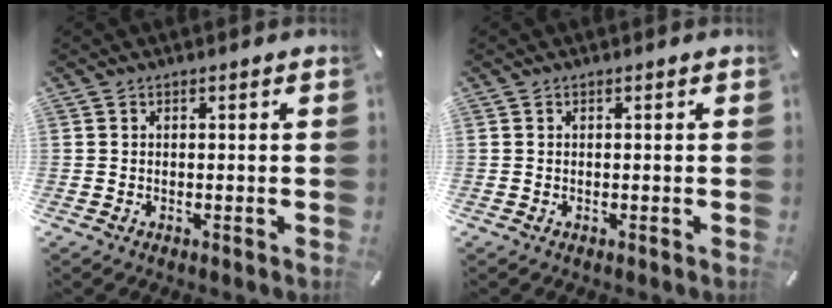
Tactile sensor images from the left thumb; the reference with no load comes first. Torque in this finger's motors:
{"motor_torque": [0.01, 0.00, -0.02, 0.02, 0.00]}